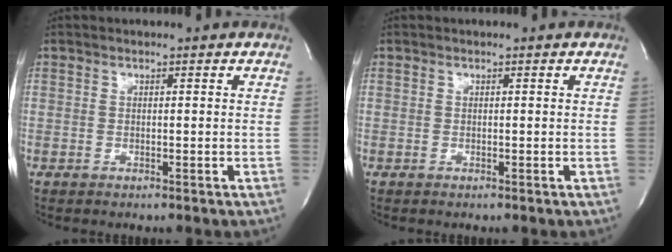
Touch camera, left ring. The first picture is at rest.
{"total": 0.0}